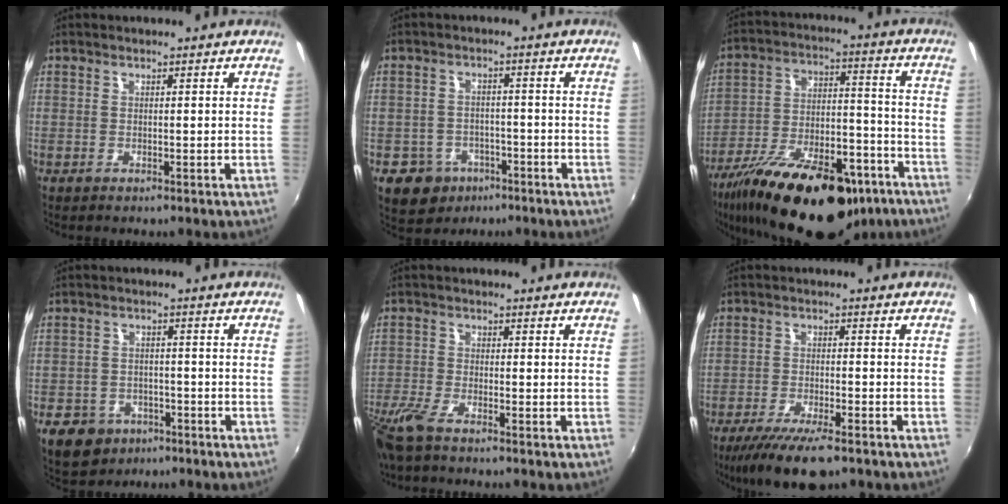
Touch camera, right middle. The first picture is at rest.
{"total": 8.8, "force": [-5.0, 6.8, 2.7], "torque": [-0.079, 0.010, -0.064]}
{"total": 27.4, "force": [-18.0, 11.4, 17.2], "torque": [-0.300, -0.019, -0.264]}
{"total": 10.1, "force": [-5.8, 7.4, 3.8], "torque": [-0.106, 0.000, -0.079]}
{"total": 6.8, "force": [-5.3, 1.3, 4.1], "torque": [-0.107, -0.027, -0.107]}
{"total": 11.3, "force": [-8.3, 2.7, 7.1], "torque": [-0.157, -0.036, -0.144]}